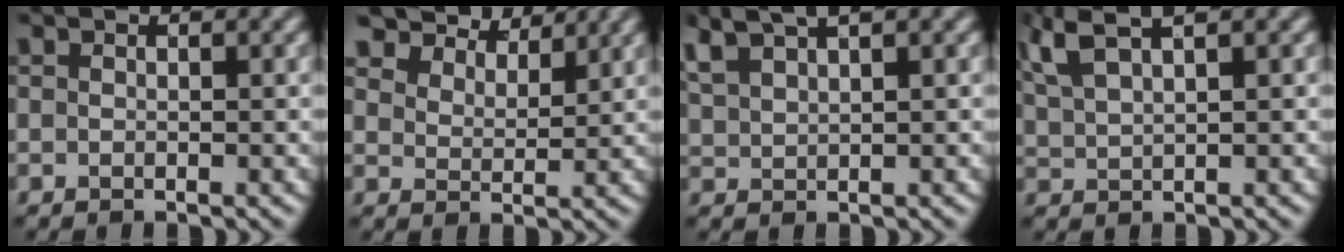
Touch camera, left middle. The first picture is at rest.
{"total": 6.8, "force": [6.1, 2.1, 2.0], "torque": [-0.053, -0.014, 0.116]}
{"total": 4.5, "force": [3.4, 1.0, 2.7], "torque": [-0.065, 0.019, 0.072]}
{"total": 4.6, "force": [3.2, 1.1, 3.1], "torque": [-0.072, 0.019, 0.067]}